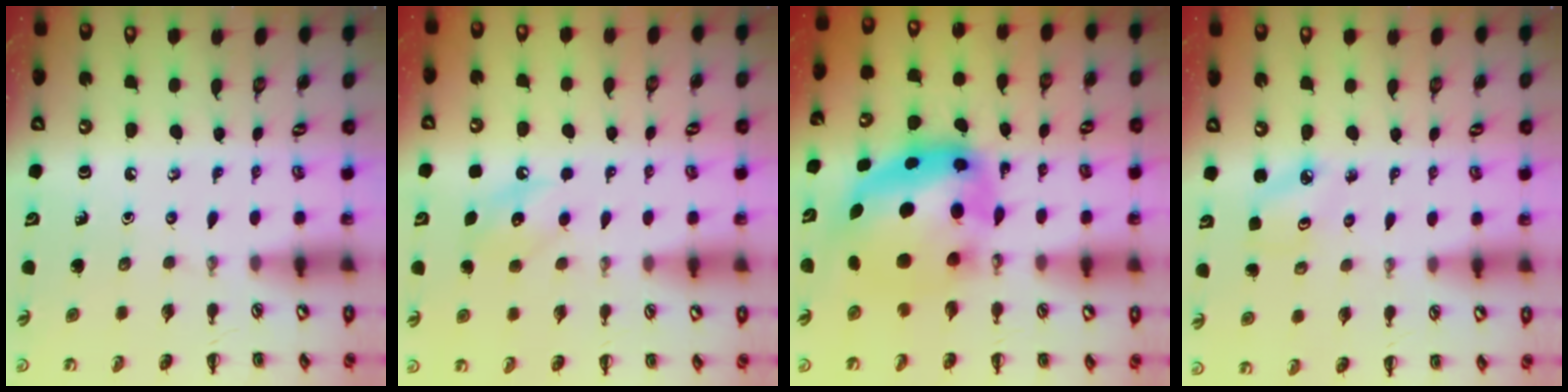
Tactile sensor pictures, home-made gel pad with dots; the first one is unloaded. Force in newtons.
{"total": 8.1, "press": 7.9, "slide": 1.4}
{"total": 9.8, "press": 9.5, "slide": 2.4}
{"total": 2.6, "press": 2.5, "slide": 0.6}